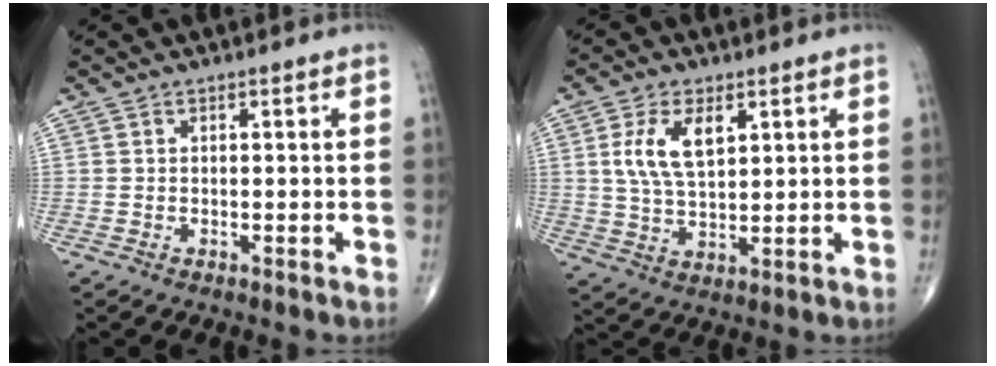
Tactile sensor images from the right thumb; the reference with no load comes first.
{"total": 8.8, "force": [2.9, 4.5, 7.0], "torque": [-0.132, -0.008, 0.060]}